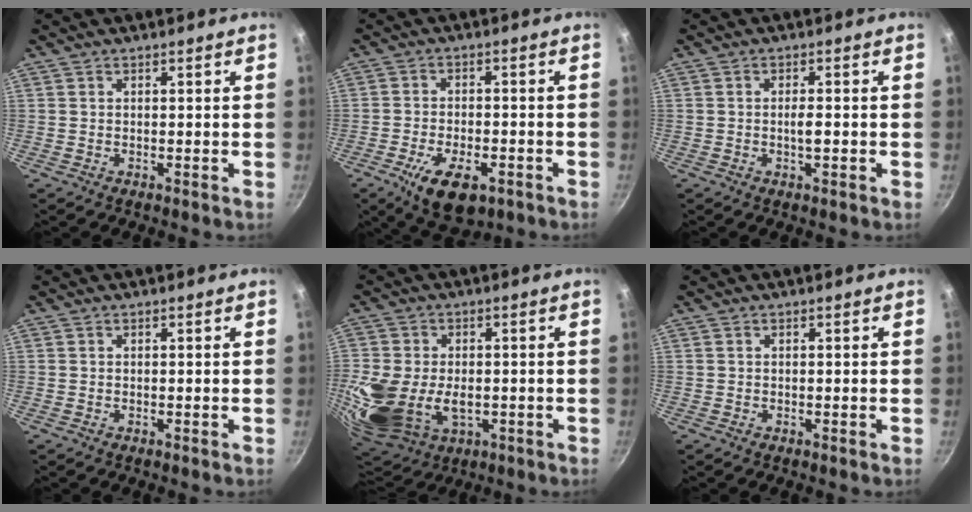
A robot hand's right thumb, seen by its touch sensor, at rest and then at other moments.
{"total": 10.9, "force": [-5.2, 5.3, 8.0], "torque": [-0.128, 0.013, -0.081]}
{"total": 2.4, "force": [-0.5, 0.7, 2.3], "torque": [-0.040, 0.004, -0.011]}
{"total": 0.0}
{"total": 18.1, "force": [-2.6, 12.4, 13.0], "torque": [-0.284, -0.008, -0.031]}
{"total": 0.0}